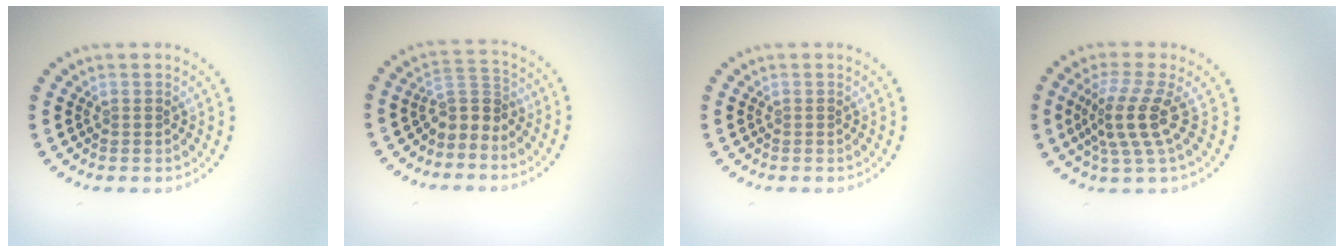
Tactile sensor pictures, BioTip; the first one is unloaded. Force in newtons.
{"total": 2.7, "press": 2.0, "slide": 1.9}
{"total": 0.0}
{"total": 3.9, "press": 2.8, "slide": 2.7}